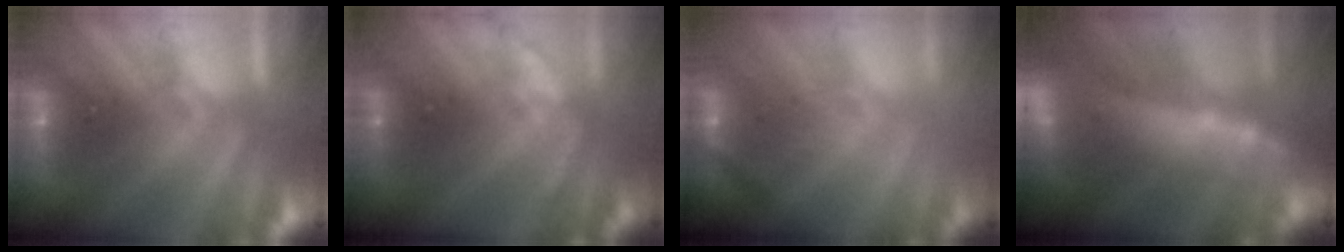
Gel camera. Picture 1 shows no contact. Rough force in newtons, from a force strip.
{"total": 2.1}
{"total": 2.8}
{"total": 8.7}